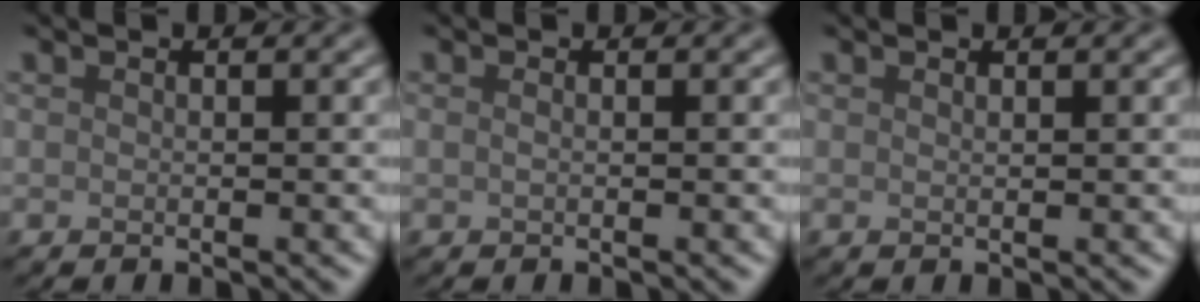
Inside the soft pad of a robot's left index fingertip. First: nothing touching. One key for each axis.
{"total": 0.6, "fx": 0.1, "fy": 0.3, "fz": 0.5, "tx": -0.010, "ty": -0.005, "tz": 0.002}
{"total": 0.6, "fx": 0.4, "fy": 0.1, "fz": 0.4, "tx": -0.003, "ty": -0.001, "tz": 0.005}